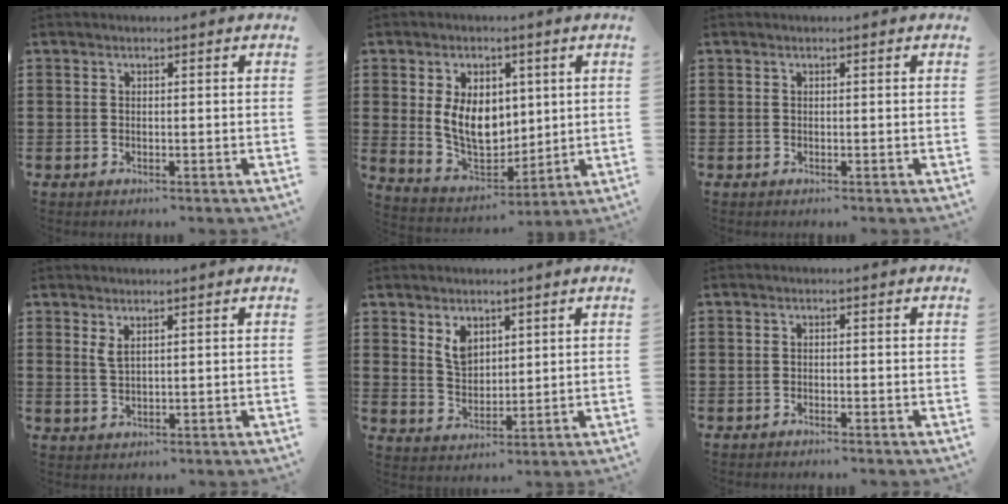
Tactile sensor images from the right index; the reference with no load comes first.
{"total": 9.1, "force": [1.3, 6.4, 6.4], "torque": [-0.124, 0.003, 0.022]}
{"total": 0.0}
{"total": 1.9, "force": [1.2, 0.6, 1.4], "torque": [-0.030, 0.002, 0.022]}
{"total": 4.2, "force": [2.4, 2.7, 2.1], "torque": [-0.051, 0.007, 0.046]}
{"total": 0.9, "force": [-0.9, -0.1, 0.1], "torque": [-0.005, -0.002, -0.017]}